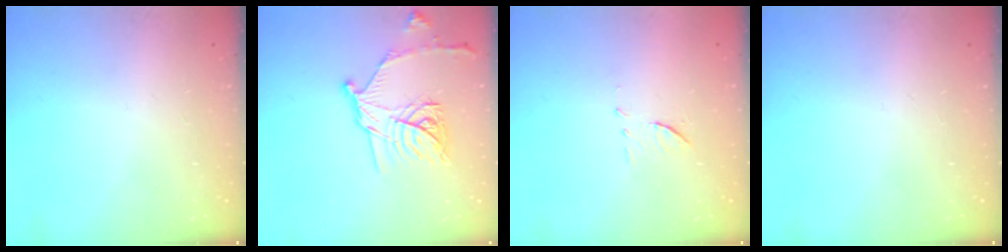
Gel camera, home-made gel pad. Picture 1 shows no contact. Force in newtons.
{"total": 16.7, "press": 16.6, "slide": 0.6}
{"total": 6.8, "press": 6.6, "slide": 1.8}
{"total": 0.0}